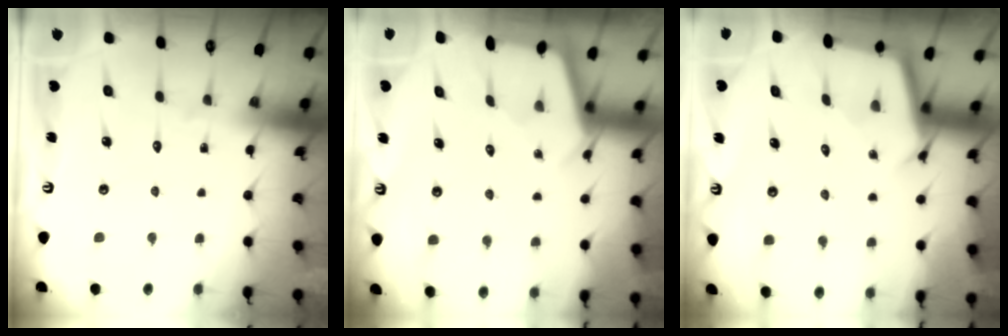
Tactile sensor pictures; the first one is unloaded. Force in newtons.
{"total": 2.5, "press": 2.5, "slide": 0.3}
{"total": 4.4, "press": 4.3, "slide": 0.3}